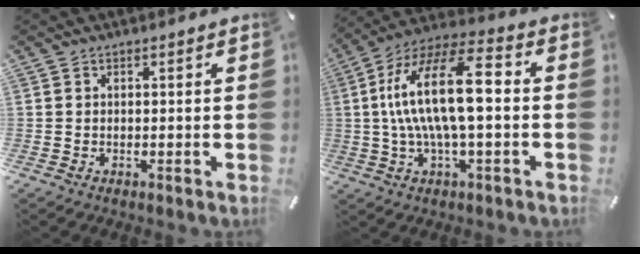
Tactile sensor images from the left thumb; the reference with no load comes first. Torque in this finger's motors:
{"motor_torque": [2.47, 2.54, 2.52, -0.22, 0.82]}